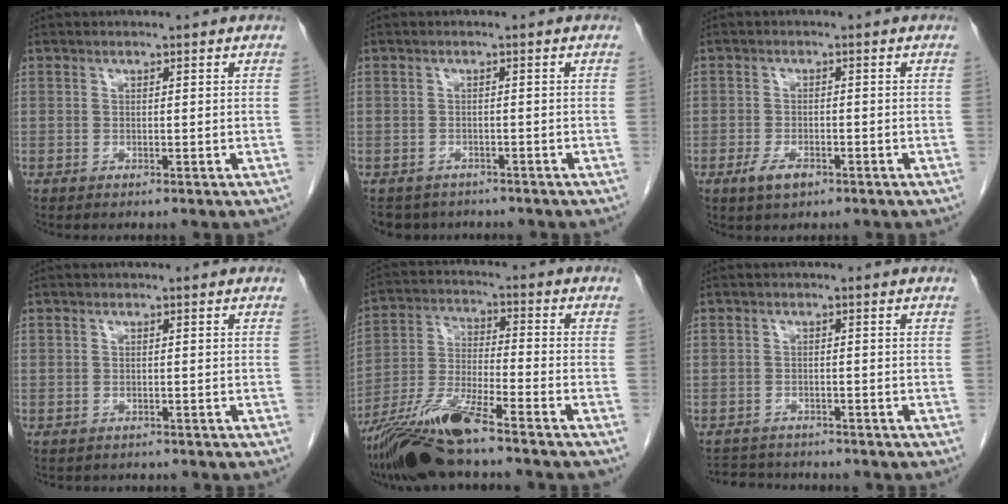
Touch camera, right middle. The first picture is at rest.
{"total": 5.2, "force": [-4.5, 2.7, 0.4], "torque": [0.002, -0.001, -0.061]}
{"total": 3.2, "force": [-1.8, 1.4, 2.2], "torque": [-0.046, -0.001, -0.028]}
{"total": 2.6, "force": [-2.3, 1.3, 0.0], "torque": [-0.007, 0.001, -0.034]}
{"total": 13.6, "force": [-10.4, 0.5, 8.8], "torque": [-0.180, -0.022, -0.191]}
{"total": 6.9, "force": [-6.3, 2.5, 1.1], "torque": [-0.017, 0.003, -0.088]}